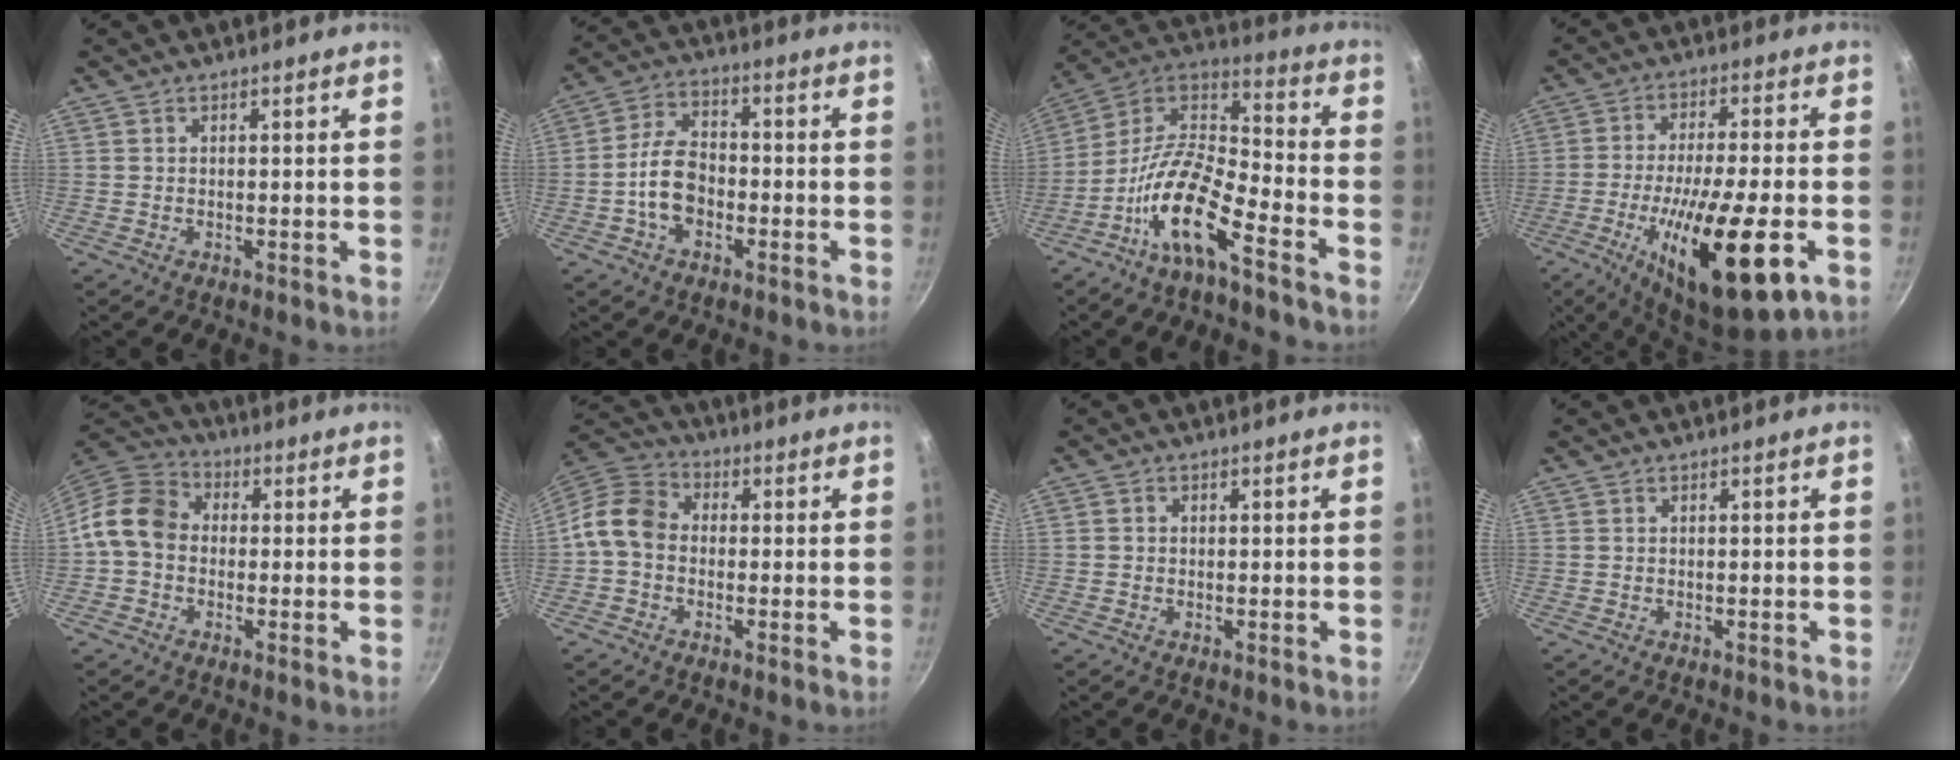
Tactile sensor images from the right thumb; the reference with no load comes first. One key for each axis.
{"total": 8.8, "fx": -2.5, "fy": 5.8, "fz": 6.1, "tx": -0.095, "ty": 0.035, "tz": -0.053}
{"total": 15.8, "fx": -8.8, "fy": 5.4, "fz": 11.9, "tx": -0.220, "ty": 0.080, "tz": -0.181}
{"total": 20.9, "fx": -7.4, "fy": 5.6, "fz": 18.8, "tx": -0.305, "ty": 0.012, "tz": -0.121}
{"total": 10.0, "fx": -0.3, "fy": 8.2, "fz": 5.6, "tx": -0.077, "ty": 0.028, "tz": -0.030}
{"total": 9.0, "fx": -0.9, "fy": 7.3, "fz": 5.2, "tx": -0.082, "ty": 0.033, "tz": -0.041}
{"total": 0.9, "fx": 0.0, "fy": 0.9, "fz": 0.1, "tx": 0.001, "ty": 0.004, "tz": -0.001}
{"total": 0.0}